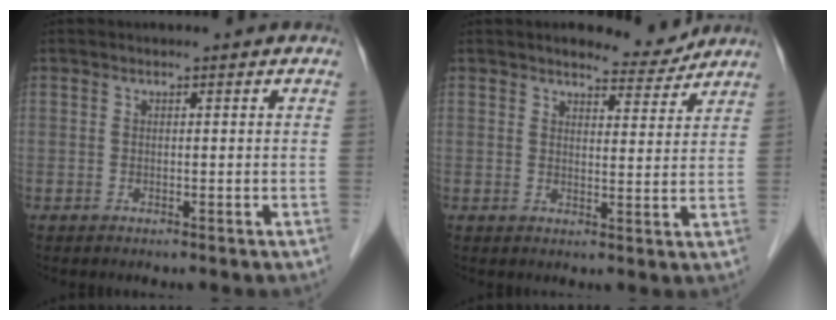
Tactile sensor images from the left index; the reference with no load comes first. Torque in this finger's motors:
{"motor_torque": [0.49, -0.56, 0.01, 0.00]}